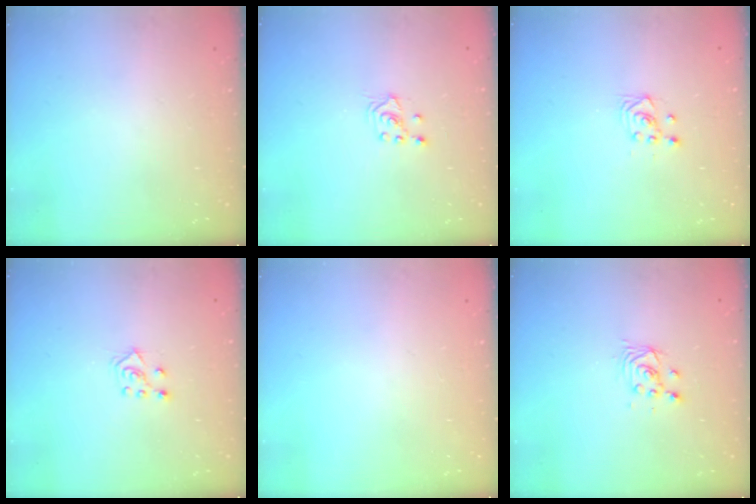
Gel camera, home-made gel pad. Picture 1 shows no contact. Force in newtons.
{"total": 2.7, "press": 2.5, "slide": 0.9}
{"total": 3.5, "press": 3.1, "slide": 1.6}
{"total": 5.4, "press": 5.3, "slide": 0.6}
{"total": 0.0}
{"total": 2.7, "press": 2.7, "slide": 0.1}